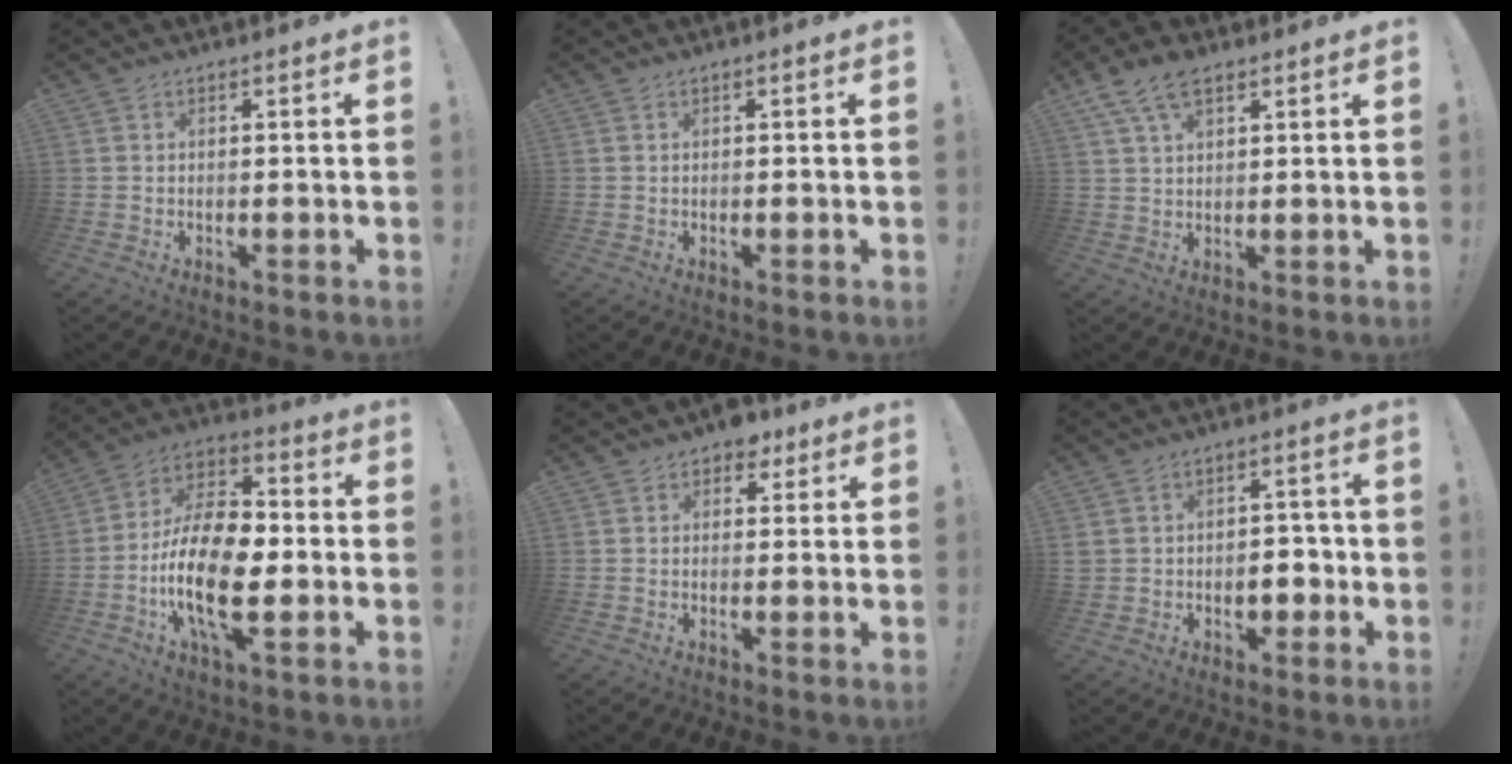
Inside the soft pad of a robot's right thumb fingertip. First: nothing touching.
{"total": 0.0}
{"total": 8.7, "force": [5.1, 4.5, 5.4], "torque": [-0.092, -0.011, 0.098]}
{"total": 20.3, "force": [-5.0, 10.1, 16.8], "torque": [-0.324, 0.021, -0.082]}
{"total": 4.8, "force": [3.0, 3.4, 1.8], "torque": [-0.018, -0.013, 0.052]}
{"total": 6.6, "force": [-1.1, 5.7, 3.1], "torque": [-0.049, 0.013, -0.010]}